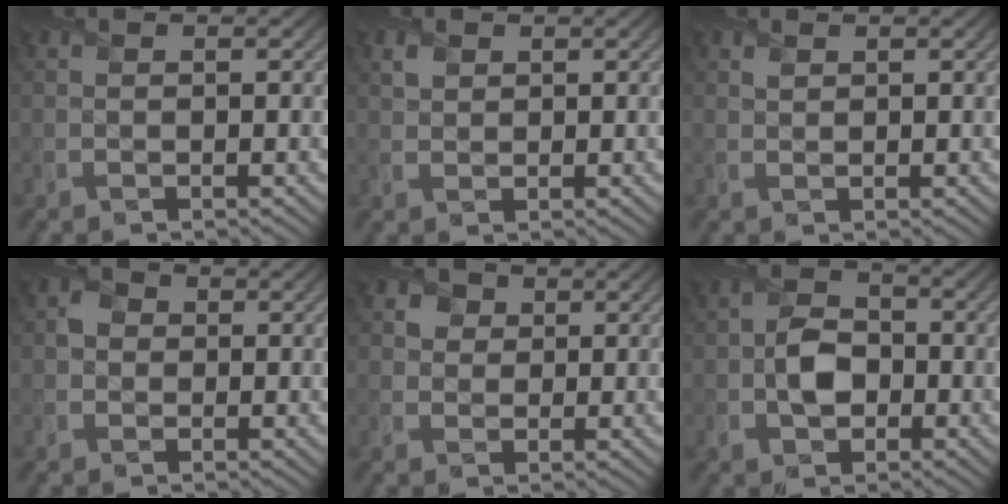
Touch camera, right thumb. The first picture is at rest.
{"total": 1.5, "force": [1.0, 1.0, 0.5], "torque": [-0.014, 0.001, 0.020]}
{"total": 0.7, "force": [0.7, 0.3, 0.0], "torque": [-0.002, -0.001, 0.015]}
{"total": 2.0, "force": [-0.1, 1.9, 0.6], "torque": [-0.012, 0.001, -0.010]}
{"total": 3.1, "force": [1.4, 2.6, 1.0], "torque": [-0.031, -0.005, 0.021]}
{"total": 4.6, "force": [-1.2, 3.4, 2.9], "torque": [-0.050, -0.001, -0.027]}